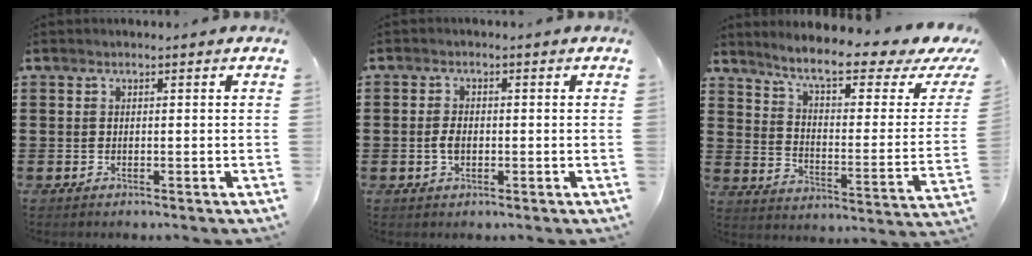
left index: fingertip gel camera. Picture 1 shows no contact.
{"total": 2.5, "force": [-0.2, 1.3, 2.1], "torque": [-0.049, -0.001, -0.006]}
{"total": 8.7, "force": [6.7, 0.4, 5.5], "torque": [-0.117, -0.048, 0.106]}